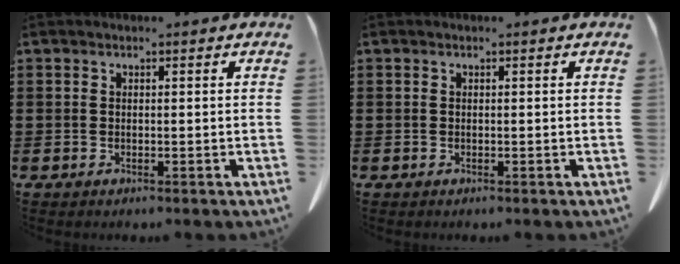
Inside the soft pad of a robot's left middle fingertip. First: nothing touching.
{"total": 0.0}